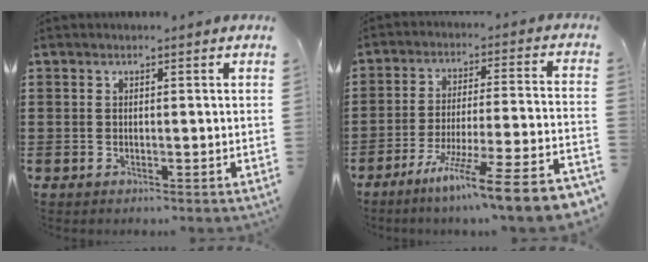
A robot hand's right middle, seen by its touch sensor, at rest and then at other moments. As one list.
[{"total": 10.3, "force": [-8.1, -1.1, 6.4], "torque": [-0.110, -0.012, -0.160]}]